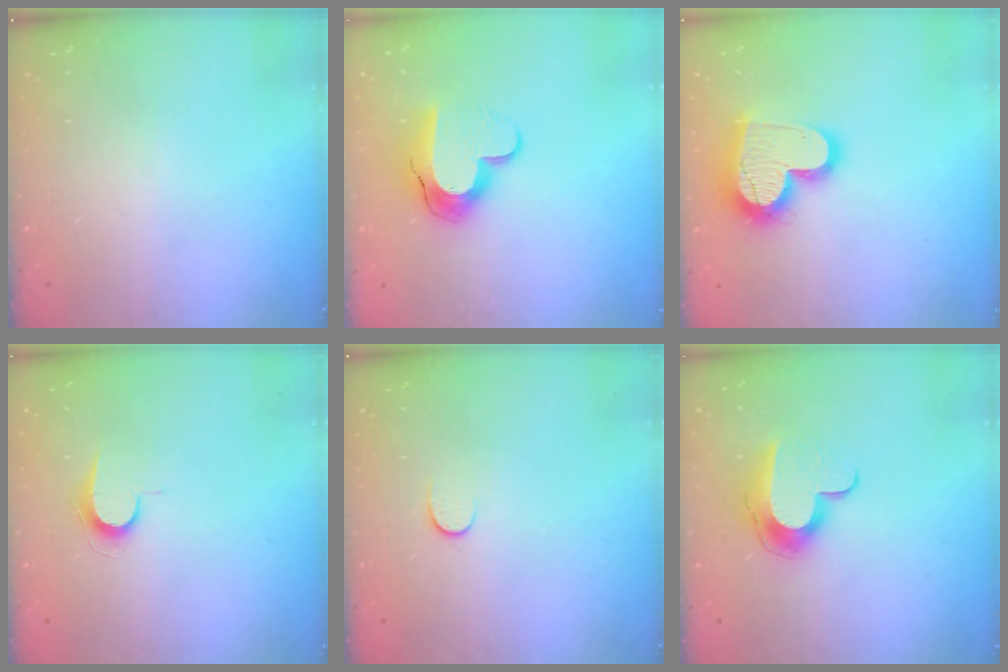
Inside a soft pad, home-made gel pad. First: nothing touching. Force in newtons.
{"total": 12.7, "press": 12.7, "slide": 0.9}
{"total": 17.4, "press": 17.3, "slide": 1.3}
{"total": 5.9, "press": 5.9, "slide": 0.6}
{"total": 4.4, "press": 4.3, "slide": 0.7}
{"total": 11.5, "press": 11.5, "slide": 0.7}